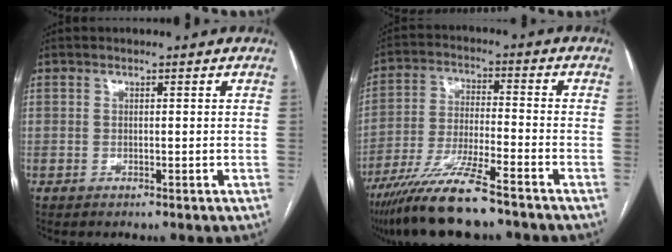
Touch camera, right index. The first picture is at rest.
{"total": 12.5, "force": [-9.6, 0.9, 7.9], "torque": [-0.152, -0.030, -0.171]}